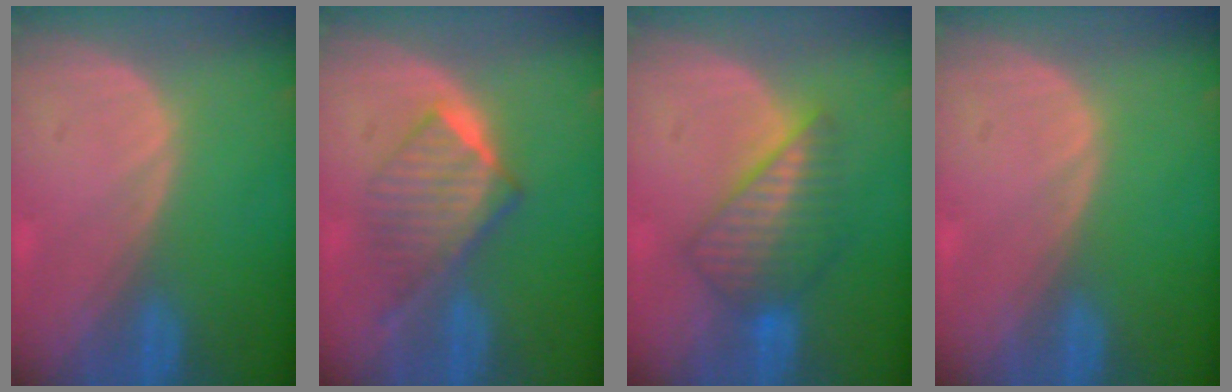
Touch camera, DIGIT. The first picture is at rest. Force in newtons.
{"total": 6.5, "press": 6.2, "slide": 2.1}
{"total": 6.4, "press": 6.3, "slide": 0.7}
{"total": 0.0}